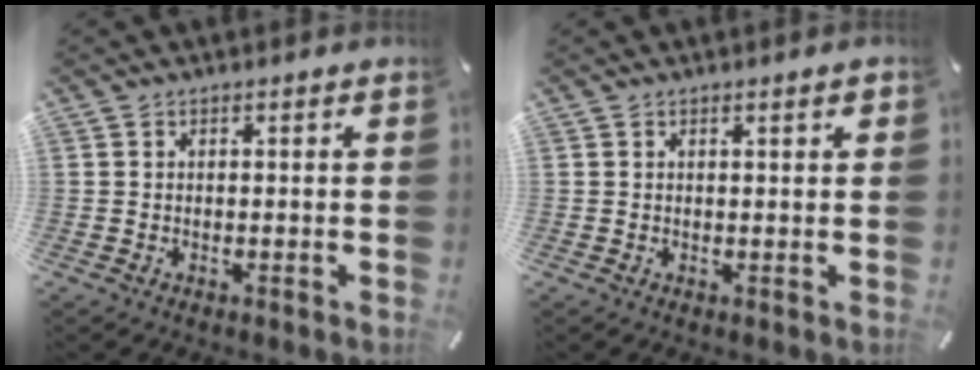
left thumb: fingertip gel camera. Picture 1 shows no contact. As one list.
[{"total": 1.3, "force": [0.6, 0.2, 1.2], "torque": [-0.024, 0.001, 0.010]}]